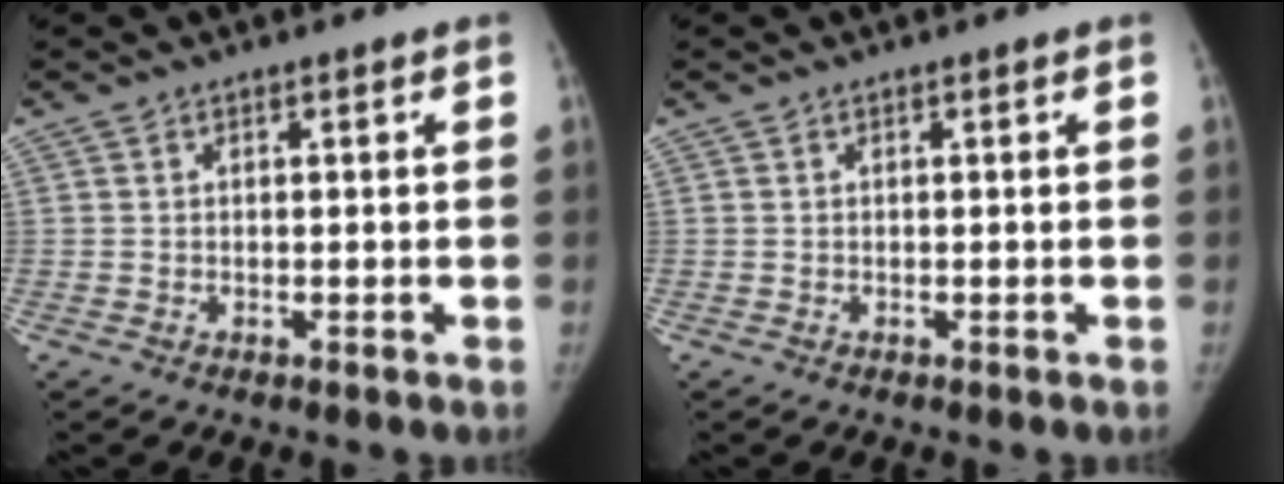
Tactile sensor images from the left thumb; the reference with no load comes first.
{"total": 0.0}